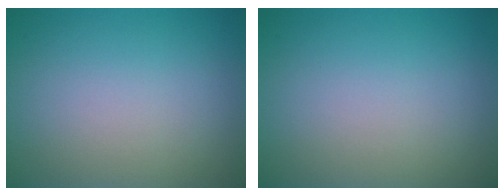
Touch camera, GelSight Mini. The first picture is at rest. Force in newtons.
{"total": 0.0}